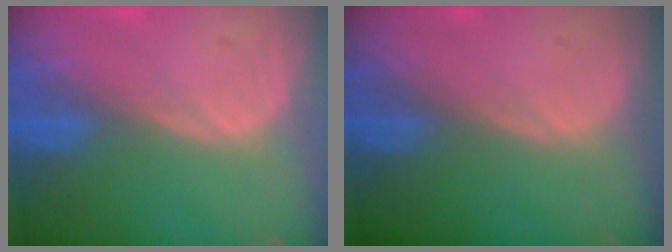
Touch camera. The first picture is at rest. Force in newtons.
{"total": 0.0}